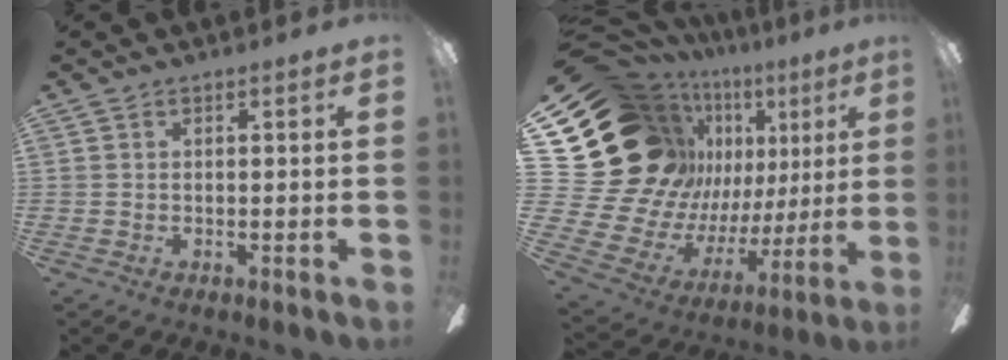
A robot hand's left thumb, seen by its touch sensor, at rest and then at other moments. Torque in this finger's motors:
{"motor_torque": [1.65, 3.36, 1.18, -1.59, 0.05]}